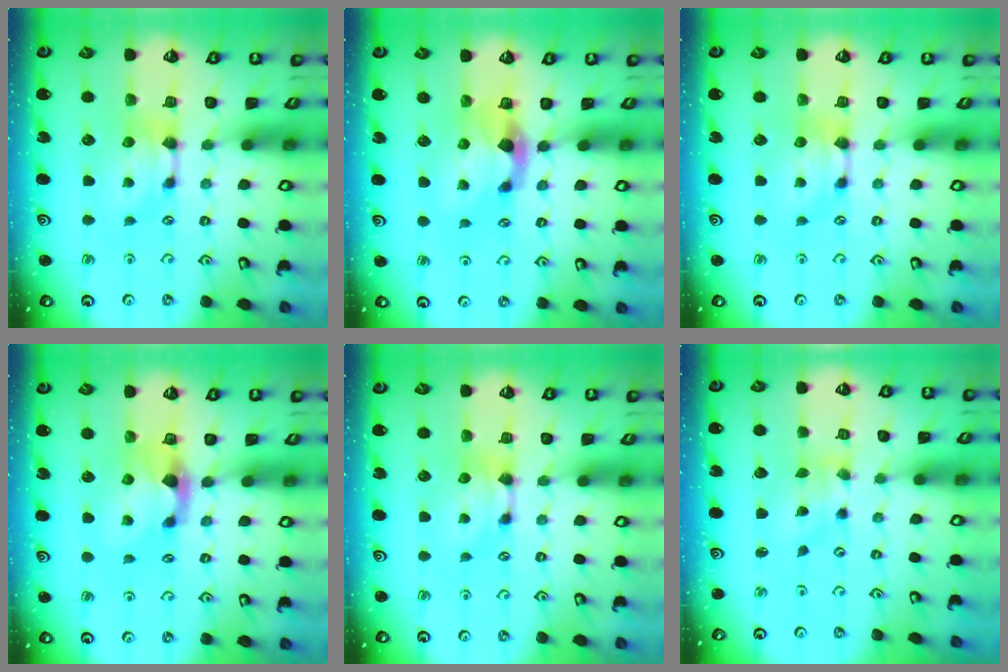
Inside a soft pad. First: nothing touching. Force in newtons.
{"total": 2.9, "press": 2.5, "slide": 1.5}
{"total": 0.0}
{"total": 2.1, "press": 1.7, "slide": 1.2}
{"total": 0.0}
{"total": 1.6, "press": 0.9, "slide": 1.4}